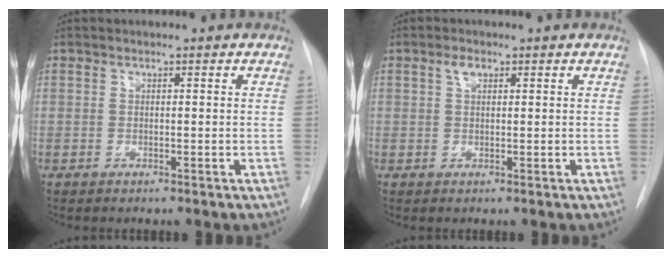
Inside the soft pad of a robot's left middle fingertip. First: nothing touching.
{"total": 1.6, "force": [0.8, 0.8, 1.1], "torque": [-0.021, 0.008, 0.014]}